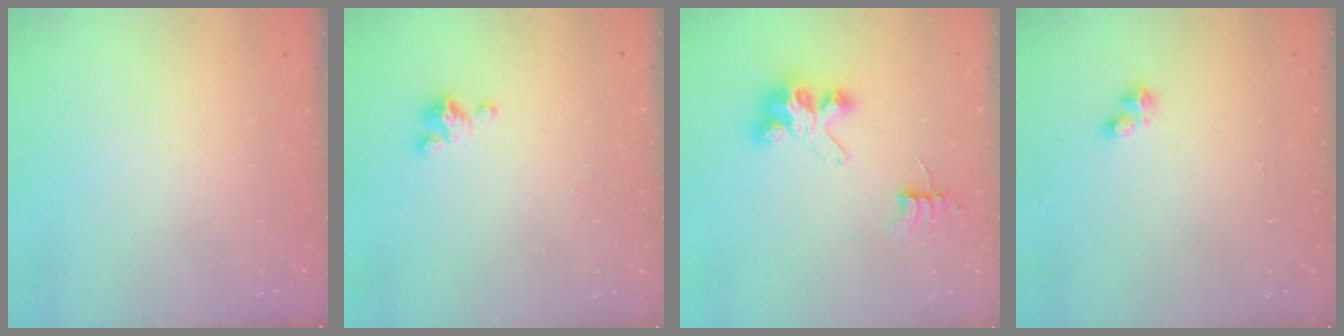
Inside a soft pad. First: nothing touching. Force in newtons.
{"total": 2.3, "press": 2.2, "slide": 0.4}
{"total": 6.8, "press": 6.8, "slide": 0.5}
{"total": 2.5, "press": 2.5, "slide": 0.4}